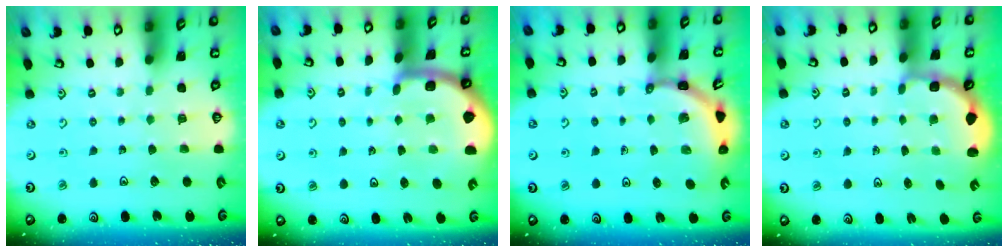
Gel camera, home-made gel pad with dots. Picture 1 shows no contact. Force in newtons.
{"total": 4.5, "press": 4.4, "slide": 0.8}
{"total": 3.5, "press": 3.5, "slide": 0.3}
{"total": 2.8, "press": 2.5, "slide": 1.4}